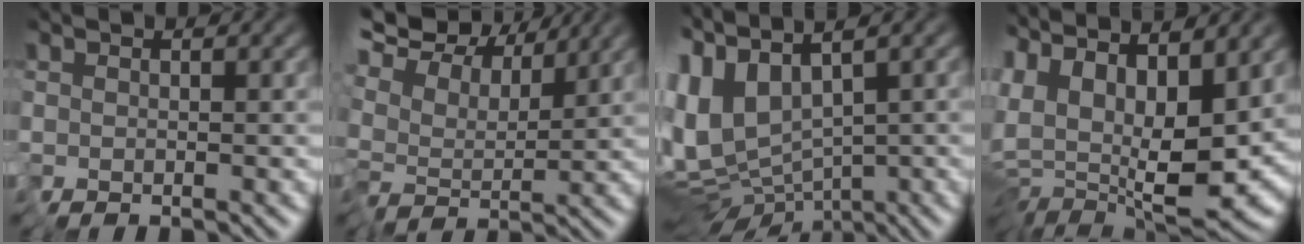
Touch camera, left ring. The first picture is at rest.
{"total": 9.4, "force": [6.7, 4.6, 4.7], "torque": [-0.125, 0.025, 0.106]}
{"total": 9.2, "force": [0.9, 4.6, 7.9], "torque": [-0.192, -0.015, 0.056]}
{"total": 10.8, "force": [2.1, 4.7, 9.4], "torque": [-0.201, -0.005, 0.045]}